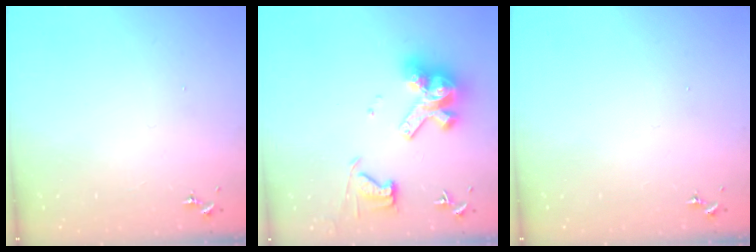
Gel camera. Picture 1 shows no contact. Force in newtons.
{"total": 15.0, "press": 14.9, "slide": 1.8}
{"total": 0.0}